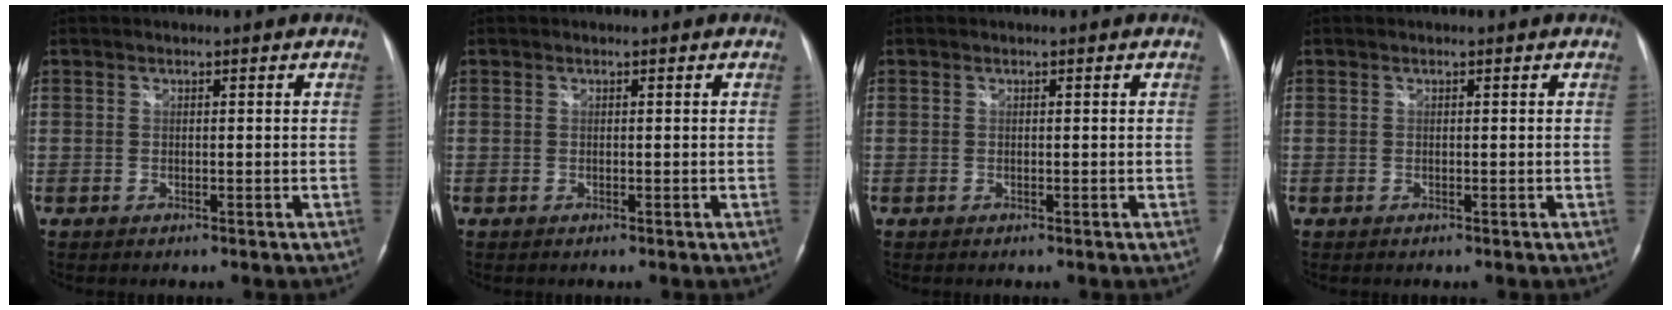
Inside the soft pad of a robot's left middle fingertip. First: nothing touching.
{"total": 0.0}
{"total": 0.0}
{"total": 0.0}